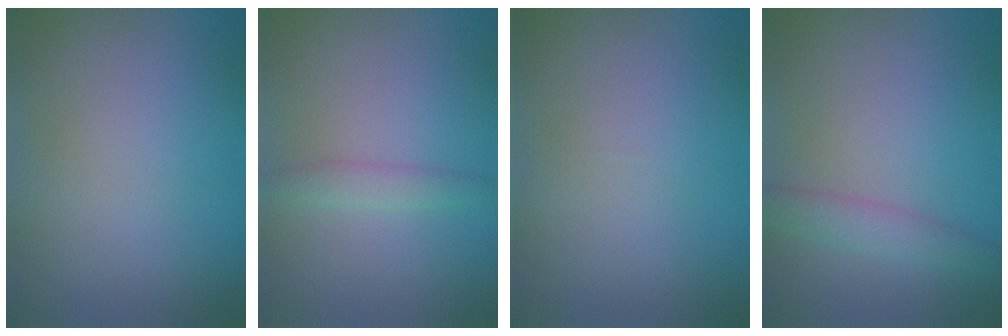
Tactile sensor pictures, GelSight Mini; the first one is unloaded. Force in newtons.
{"total": 1.4, "press": 1.4, "slide": 0.1}
{"total": 0.0}
{"total": 2.2, "press": 2.2, "slide": 0.1}